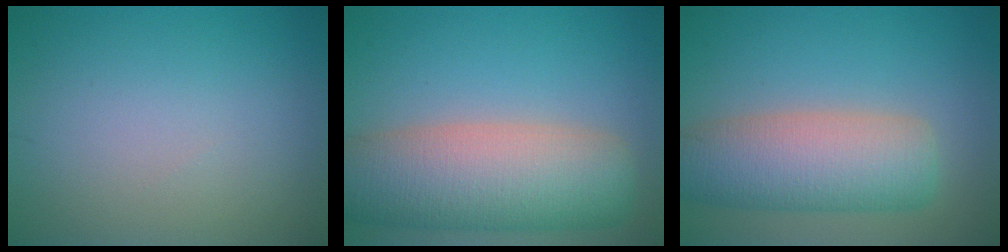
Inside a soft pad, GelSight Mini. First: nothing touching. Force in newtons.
{"total": 10.5, "press": 10.4, "slide": 0.5}
{"total": 7.9, "press": 7.9, "slide": 0.3}